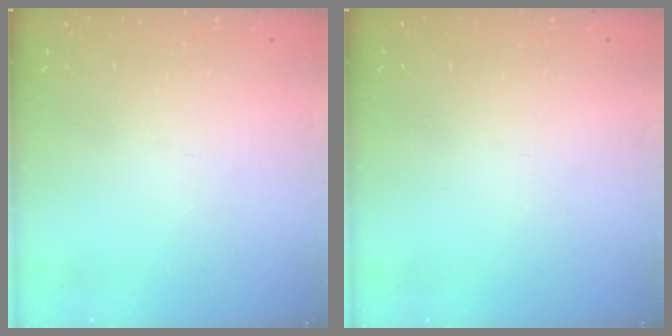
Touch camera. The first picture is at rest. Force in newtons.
{"total": 0.0}